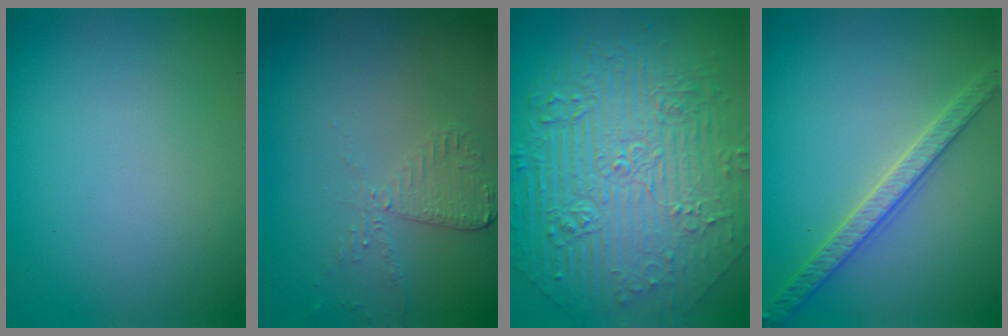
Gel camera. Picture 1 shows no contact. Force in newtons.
{"total": 1.9, "press": 1.9, "slide": 0.4}
{"total": 11.1, "press": 7.5, "slide": 8.2}
{"total": 3.2, "press": 3.1, "slide": 0.7}